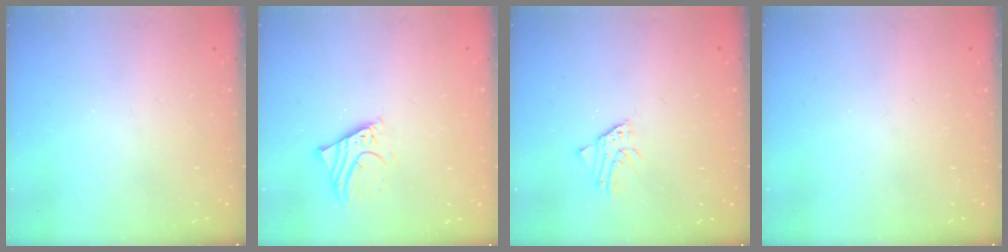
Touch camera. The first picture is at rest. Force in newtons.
{"total": 4.6, "press": 4.5, "slide": 0.5}
{"total": 2.3, "press": 2.3, "slide": 0.1}
{"total": 0.0}